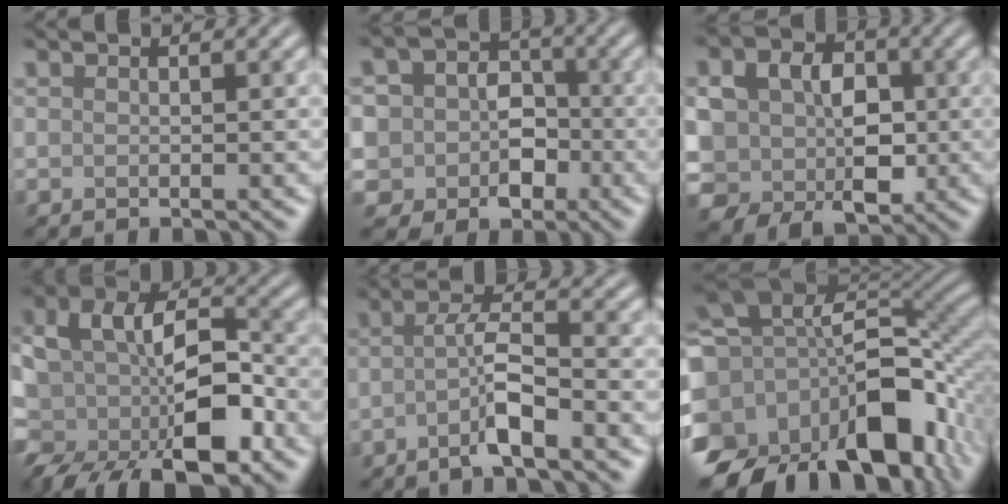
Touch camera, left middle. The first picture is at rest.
{"total": 7.8, "force": [-1.0, 7.1, 3.1], "torque": [-0.047, 0.023, -0.050]}
{"total": 8.3, "force": [-0.6, 6.7, 4.9], "torque": [-0.082, 0.003, -0.016]}
{"total": 13.3, "force": [-4.7, 7.8, 9.8], "torque": [-0.172, -0.015, -0.076]}
{"total": 3.7, "force": [-1.6, 0.5, 3.3], "torque": [-0.062, 0.014, -0.041]}
{"total": 18.5, "force": [-7.1, 11.8, 12.4], "torque": [-0.252, -0.019, -0.105]}